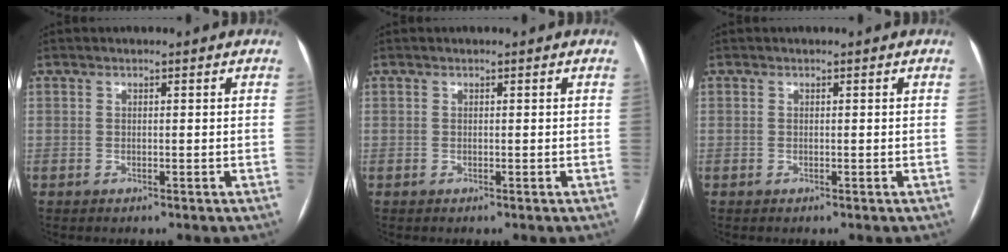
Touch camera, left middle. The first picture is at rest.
{"total": 0.0}
{"total": 0.0}